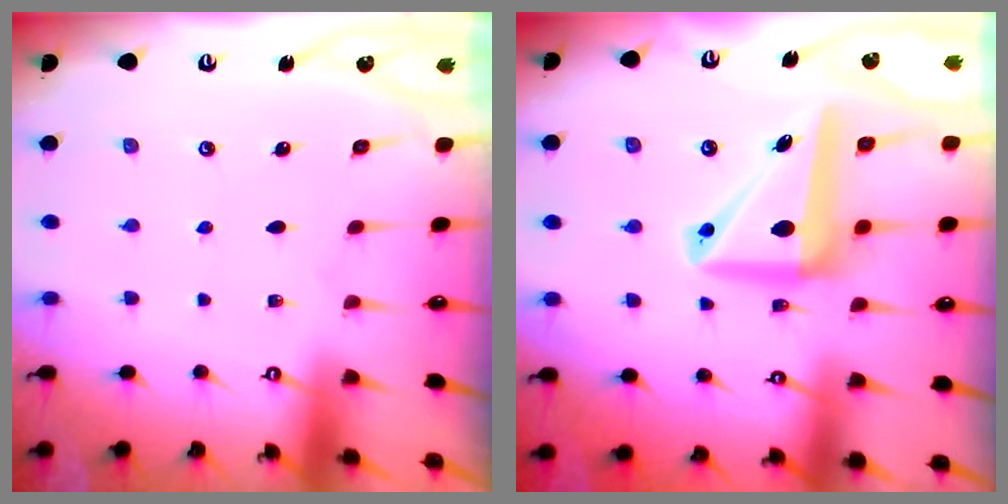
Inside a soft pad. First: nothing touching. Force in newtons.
{"total": 12.1, "press": 11.8, "slide": 2.6}